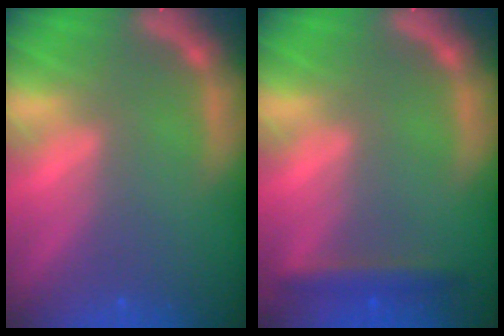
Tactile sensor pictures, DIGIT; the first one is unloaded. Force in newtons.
{"total": 2.4}